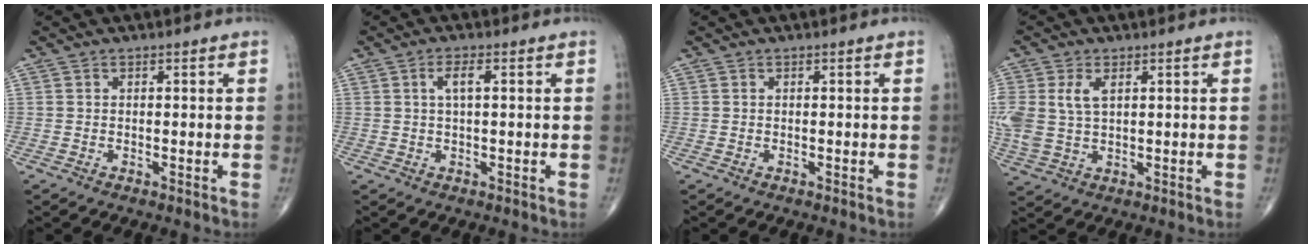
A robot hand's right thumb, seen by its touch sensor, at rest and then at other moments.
{"total": 2.8, "force": [0.7, 0.7, 2.6], "torque": [-0.053, 0.008, 0.014]}
{"total": 0.0}
{"total": 8.7, "force": [2.2, 5.2, 6.6], "torque": [-0.161, 0.004, 0.053]}